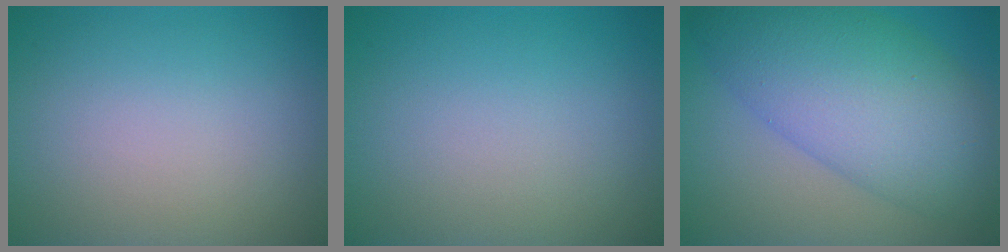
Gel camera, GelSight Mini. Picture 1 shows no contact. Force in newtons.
{"total": 0.0}
{"total": 10.2, "press": 10.2, "slide": 0.2}